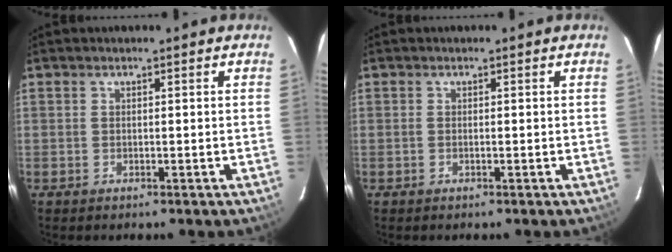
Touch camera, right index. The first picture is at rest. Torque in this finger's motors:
{"motor_torque": [-0.72, 0.35, 0.00, 0.01]}